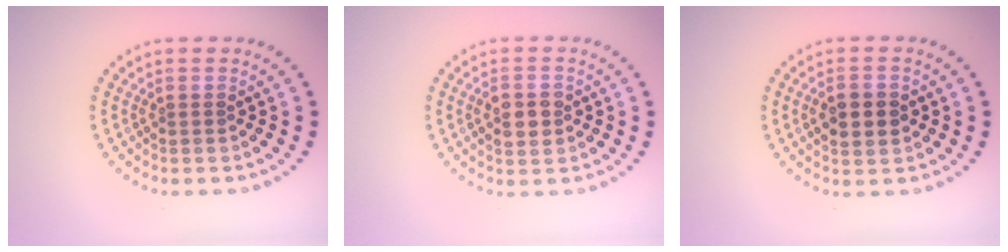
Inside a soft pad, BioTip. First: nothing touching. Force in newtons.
{"total": 3.0, "press": 3.0, "slide": 0.2}
{"total": 3.7, "press": 3.7, "slide": 0.2}